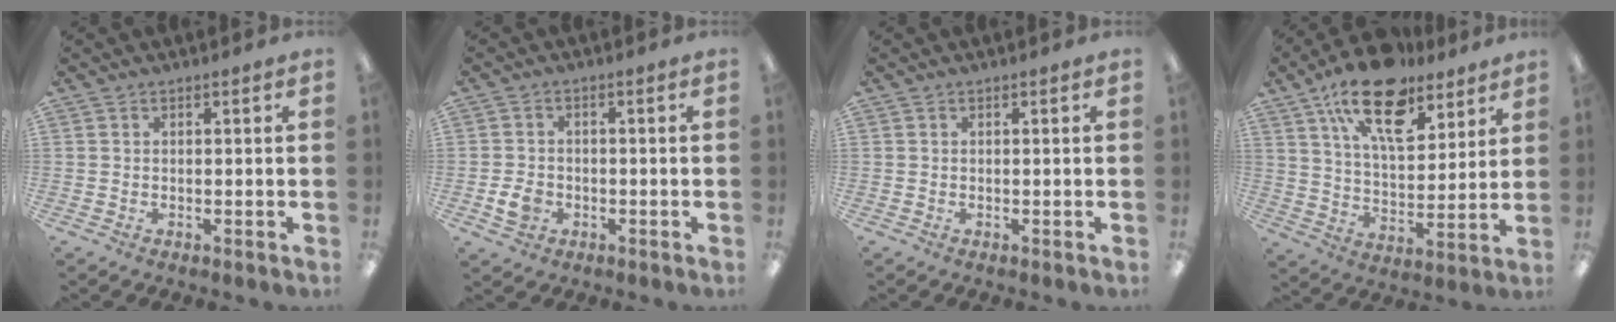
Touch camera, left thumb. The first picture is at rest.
{"total": 4.0, "force": [-1.5, 3.1, 2.0], "torque": [-0.037, 0.004, -0.027]}
{"total": 0.0}
{"total": 19.8, "force": [12.7, 9.4, 12.0], "torque": [-0.195, -0.059, 0.219]}